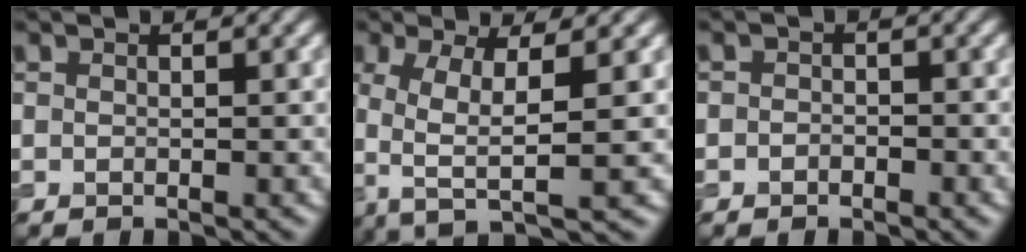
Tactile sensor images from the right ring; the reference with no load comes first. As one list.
[{"total": 6.2, "force": [-0.8, 2.0, 5.8], "torque": [-0.113, -0.006, -0.017]}, {"total": 1.0, "force": [-0.6, 0.7, 0.3], "torque": [-0.003, -0.001, -0.012]}]